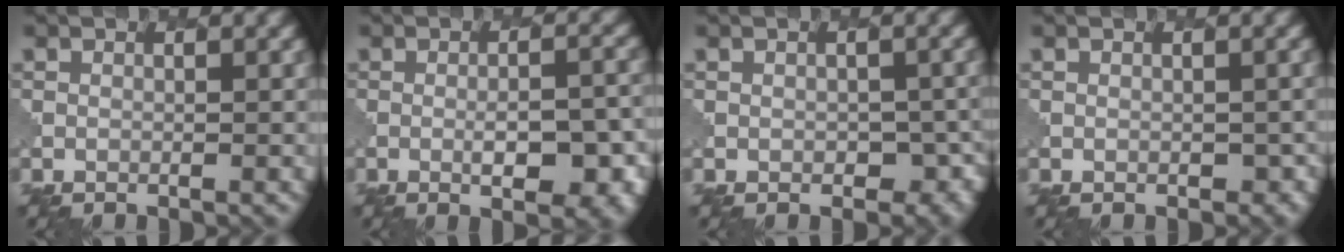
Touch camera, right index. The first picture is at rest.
{"total": 6.4, "force": [-1.8, 2.3, 5.7], "torque": [-0.075, 0.002, -0.013]}
{"total": 3.4, "force": [-1.1, 2.5, 2.1], "torque": [-0.020, -0.012, -0.004]}
{"total": 1.7, "force": [-0.7, 1.2, 0.9], "torque": [-0.011, -0.002, 0.002]}